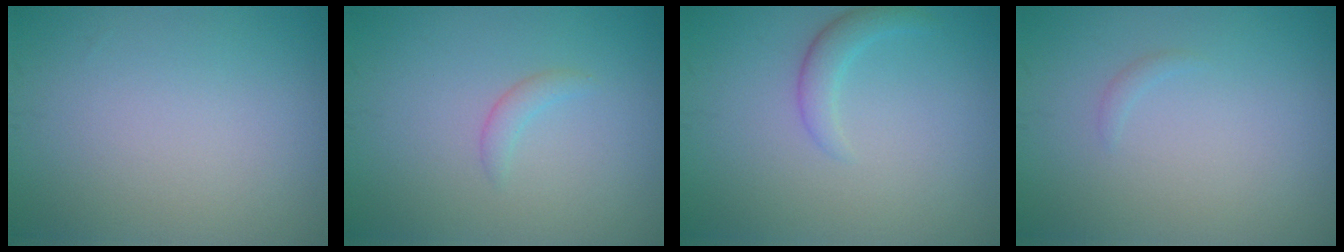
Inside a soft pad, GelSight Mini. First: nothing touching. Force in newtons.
{"total": 1.1, "press": 1.1, "slide": 0.1}
{"total": 1.8, "press": 1.8, "slide": 0.1}
{"total": 0.5, "press": 0.5, "slide": 0.1}